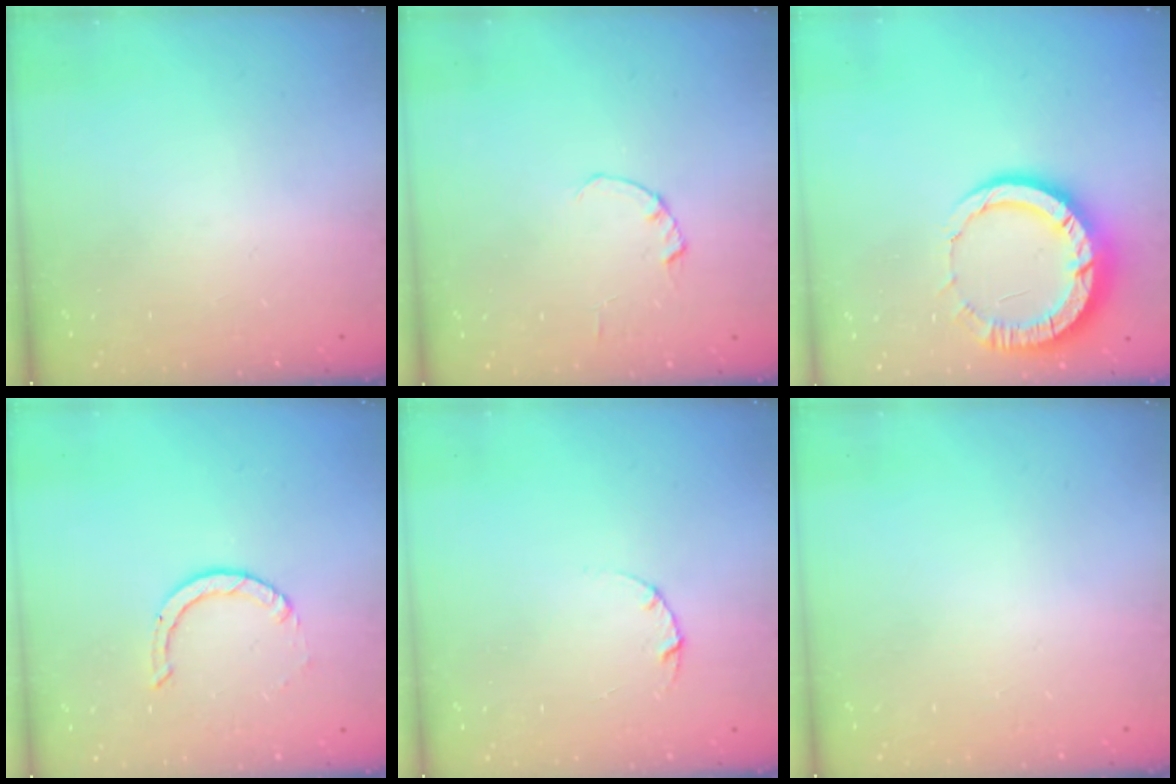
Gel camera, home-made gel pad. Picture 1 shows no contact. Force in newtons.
{"total": 0.0}
{"total": 11.3, "press": 11.2, "slide": 1.2}
{"total": 2.0, "press": 2.0, "slide": 0.2}
{"total": 3.0, "press": 3.0, "slide": 0.4}
{"total": 2.5, "press": 2.5, "slide": 0.2}